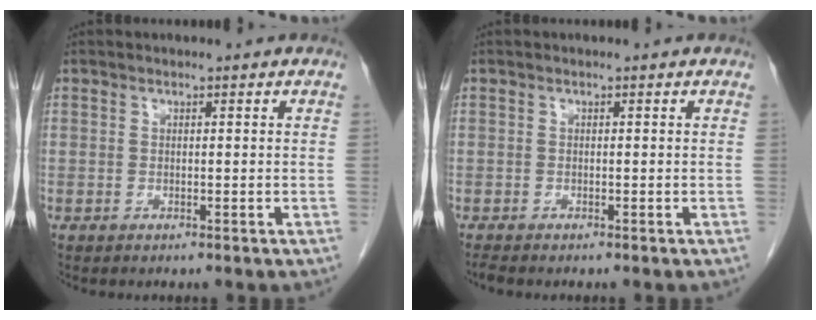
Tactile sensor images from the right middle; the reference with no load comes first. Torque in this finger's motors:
{"motor_torque": [0.01, 0.11, -0.04, 0.01]}